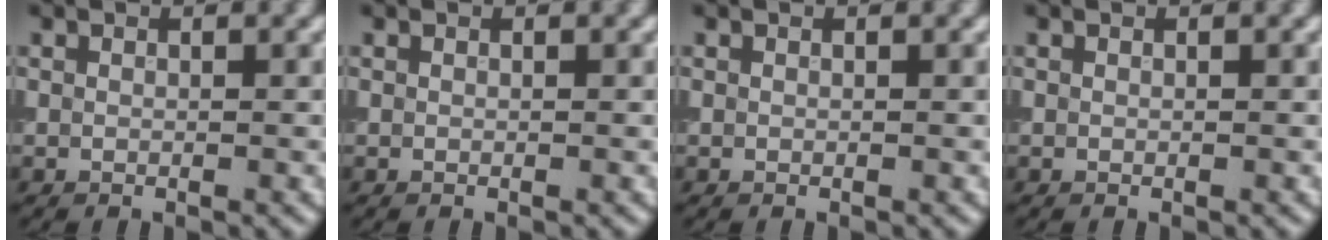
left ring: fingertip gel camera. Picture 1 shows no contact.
{"total": 0.0}
{"total": 0.0}
{"total": 0.0}